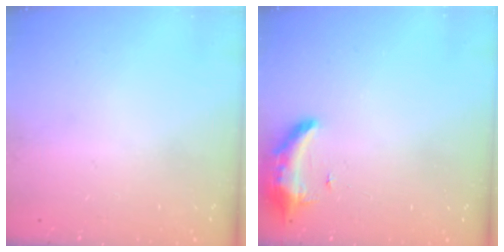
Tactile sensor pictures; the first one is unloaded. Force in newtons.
{"total": 8.2, "press": 8.1, "slide": 1.6}